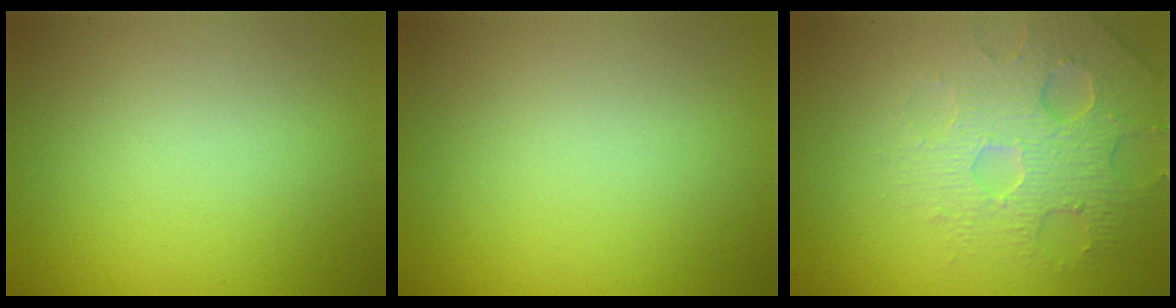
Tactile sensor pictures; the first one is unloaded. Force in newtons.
{"total": 0.0}
{"total": 4.3, "press": 4.0, "slide": 1.6}